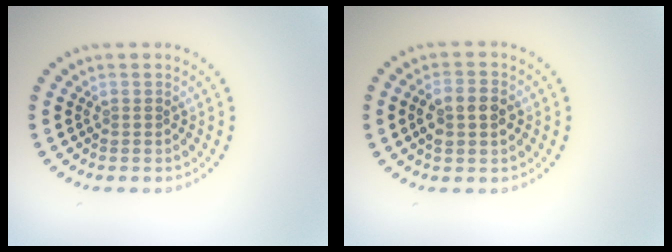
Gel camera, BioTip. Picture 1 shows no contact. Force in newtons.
{"total": 2.8, "press": 2.8, "slide": 0.4}